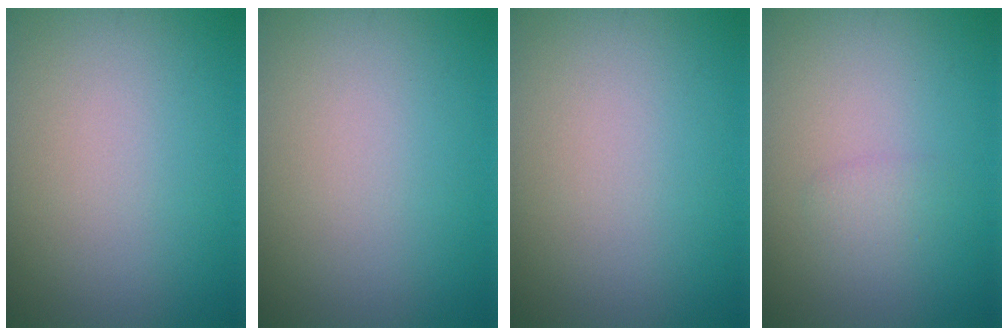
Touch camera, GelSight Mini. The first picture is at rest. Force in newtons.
{"total": 0.0}
{"total": 0.0}
{"total": 1.0, "press": 1.0, "slide": 0.1}